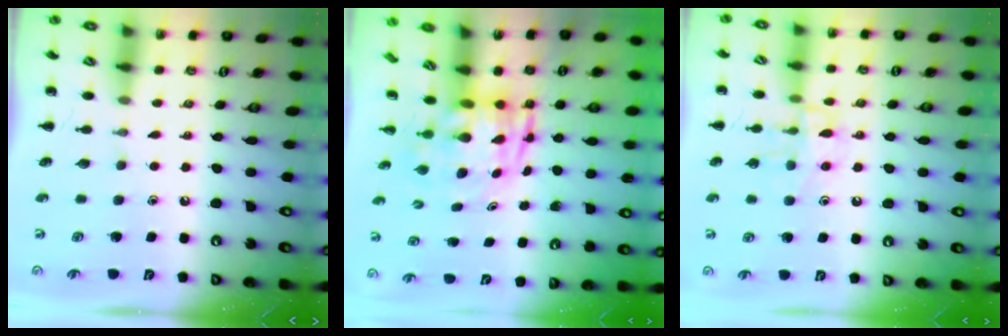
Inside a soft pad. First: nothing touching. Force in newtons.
{"total": 3.2, "press": 3.1, "slide": 0.8}
{"total": 11.0, "press": 11.0, "slide": 0.8}